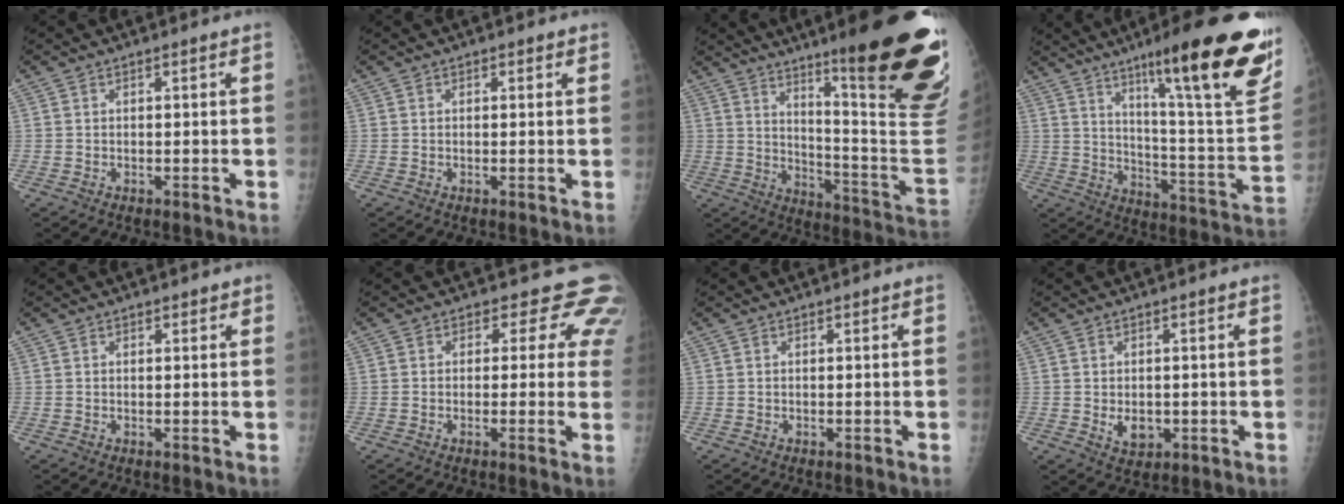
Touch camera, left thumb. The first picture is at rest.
{"total": 1.0, "force": [0.6, 0.6, 0.5], "torque": [0.001, -0.002, 0.004]}
{"total": 29.2, "force": [15.4, 4.2, 24.5], "torque": [-0.248, -0.072, 0.232]}
{"total": 28.2, "force": [15.8, 4.3, 23.0], "torque": [-0.281, -0.063, 0.240]}
{"total": 0.8, "force": [0.6, 0.5, 0.2], "torque": [0.006, -0.003, 0.004]}
{"total": 7.7, "force": [5.5, 4.8, 2.4], "torque": [0.020, -0.016, 0.035]}
{"total": 0.0}
{"total": 3.8, "force": [-0.5, 2.8, 2.5], "torque": [-0.023, -0.003, 0.003]}